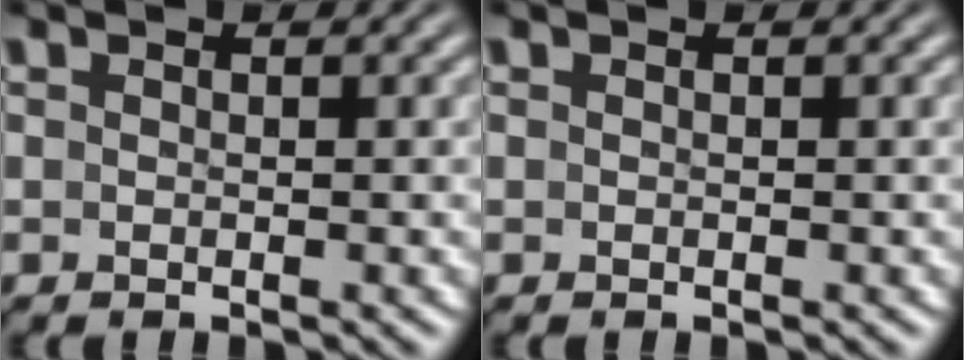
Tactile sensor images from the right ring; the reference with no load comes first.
{"total": 0.0}